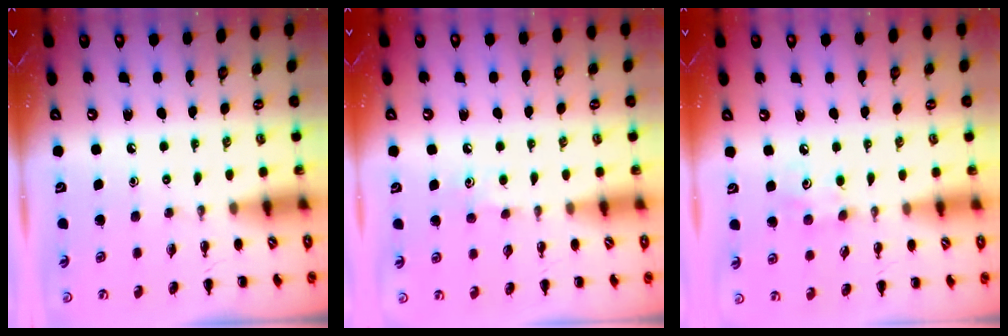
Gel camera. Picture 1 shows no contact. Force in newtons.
{"total": 4.0, "press": 3.8, "slide": 1.2}
{"total": 4.1, "press": 4.0, "slide": 0.9}